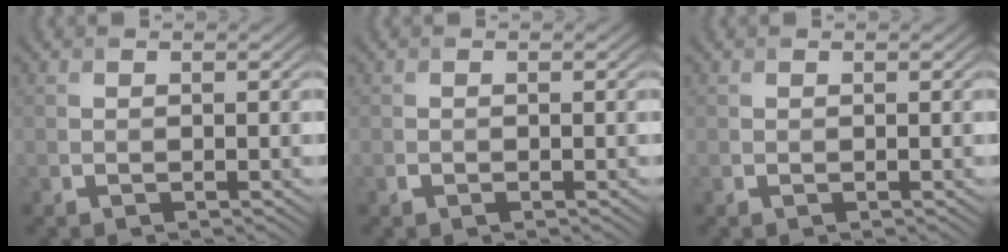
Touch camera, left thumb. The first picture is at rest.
{"total": 0.5, "force": [-0.3, 0.3, 0.3], "torque": [-0.007, -0.003, -0.005]}
{"total": 0.0}